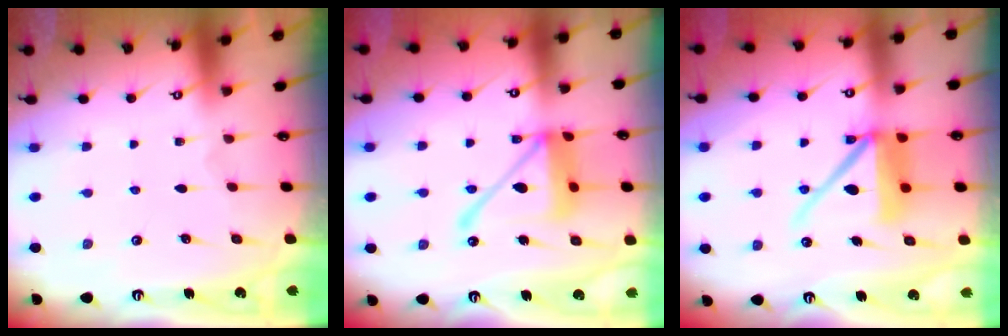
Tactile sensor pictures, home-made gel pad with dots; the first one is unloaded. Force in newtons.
{"total": 15.2, "press": 15.1, "slide": 1.8}
{"total": 12.8, "press": 12.7, "slide": 1.6}